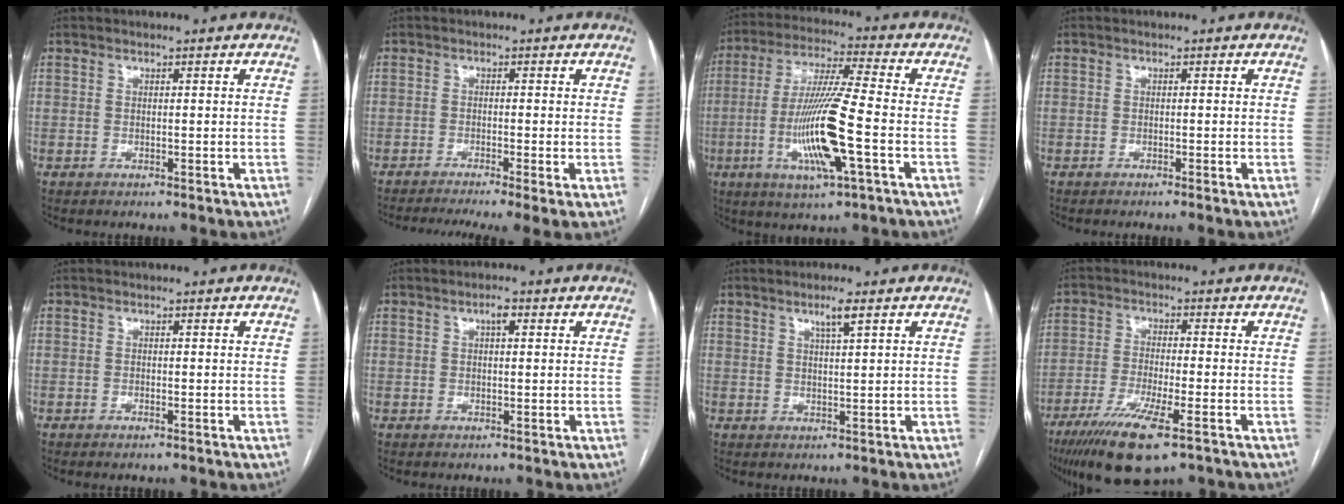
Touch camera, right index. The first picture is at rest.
{"total": 9.2, "force": [-6.6, 0.5, 6.4], "torque": [-0.092, -0.011, -0.105]}
{"total": 14.5, "force": [-3.8, 0.5, 14.0], "torque": [-0.283, -0.013, -0.073]}
{"total": 0.7, "force": [-0.5, -0.3, 0.3], "torque": [-0.002, 0.004, -0.012]}
{"total": 0.6, "force": [-0.4, 0.0, 0.3], "torque": [-0.006, -0.001, -0.006]}
{"total": 1.6, "force": [0.6, 0.6, 1.4], "torque": [-0.023, 0.006, 0.010]}
{"total": 2.6, "force": [1.6, -0.1, 2.1], "torque": [-0.040, -0.002, 0.028]}
{"total": 11.6, "force": [-7.1, 1.6, 9.1], "torque": [-0.165, -0.030, -0.117]}